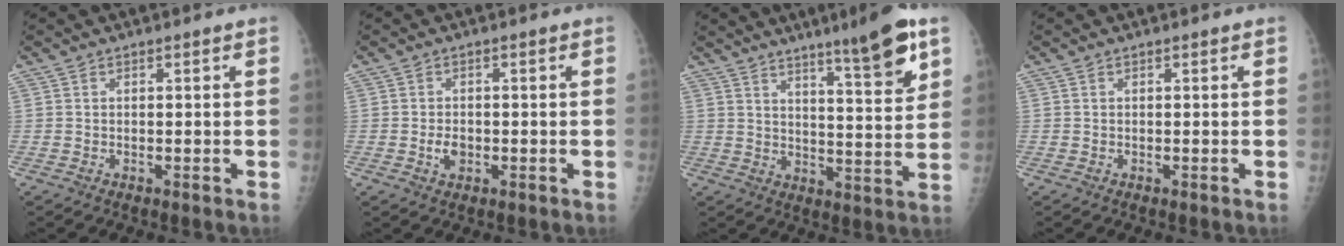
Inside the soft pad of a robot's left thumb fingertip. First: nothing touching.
{"total": 2.9, "force": [-0.8, 2.0, 1.9], "torque": [-0.027, 0.004, -0.012]}
{"total": 12.2, "force": [7.5, 1.5, 9.4], "torque": [-0.127, -0.042, 0.113]}
{"total": 0.0}